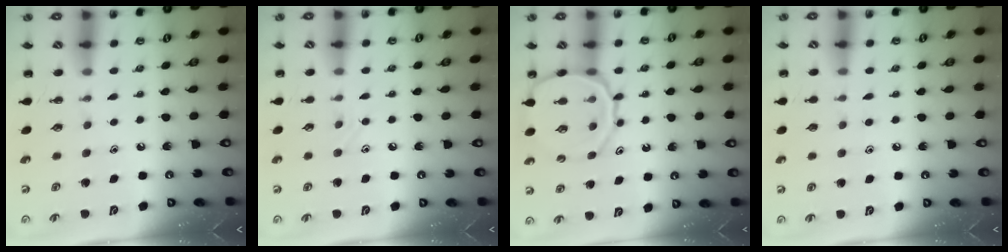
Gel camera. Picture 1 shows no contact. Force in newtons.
{"total": 6.1, "press": 5.8, "slide": 1.9}
{"total": 15.9, "press": 15.7, "slide": 2.3}
{"total": 5.4, "press": 5.2, "slide": 1.6}